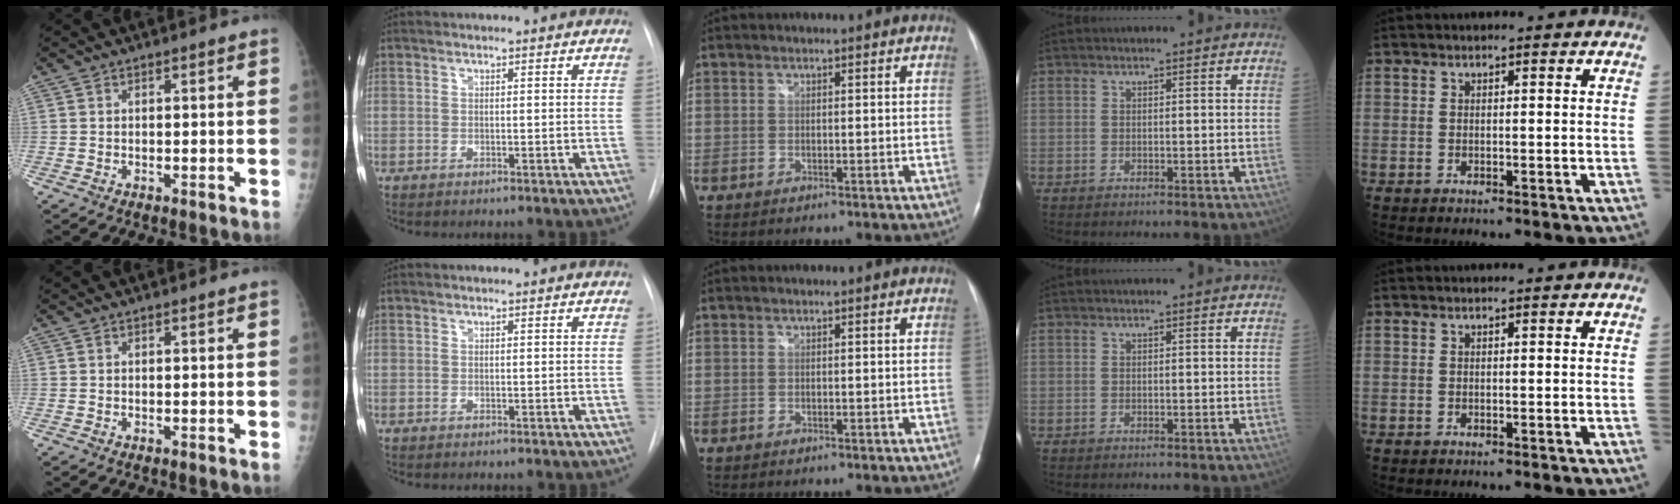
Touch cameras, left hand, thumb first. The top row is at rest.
{}